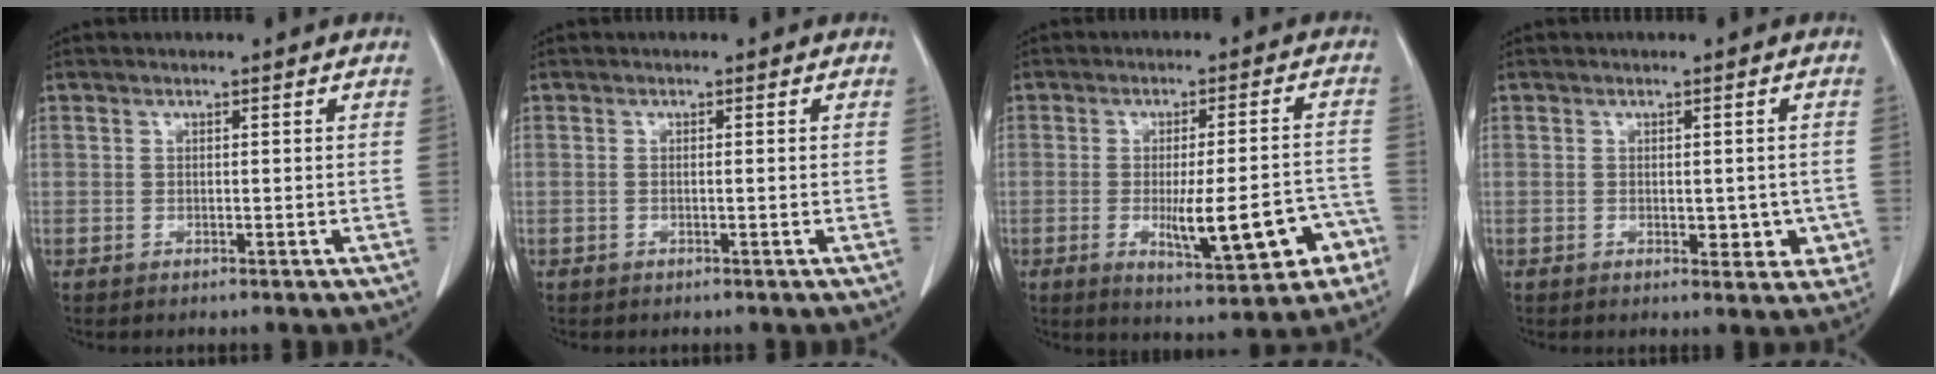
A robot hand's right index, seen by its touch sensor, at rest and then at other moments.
{"total": 0.0}
{"total": 12.0, "force": [-4.1, 2.6, 11.0], "torque": [-0.151, 0.006, -0.045]}
{"total": 4.0, "force": [-0.7, 2.4, 3.1], "torque": [-0.020, -0.001, -0.001]}